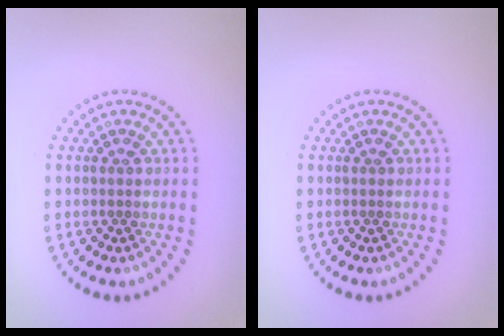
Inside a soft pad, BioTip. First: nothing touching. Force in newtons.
{"total": 0.0}